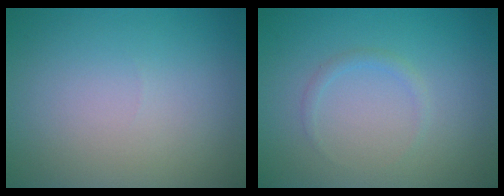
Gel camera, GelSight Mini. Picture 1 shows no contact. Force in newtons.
{"total": 0.9, "press": 0.9, "slide": 0.0}